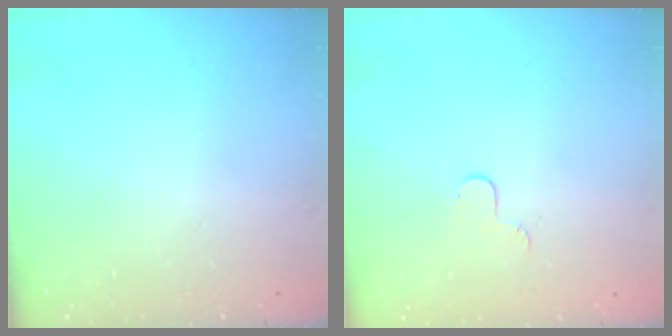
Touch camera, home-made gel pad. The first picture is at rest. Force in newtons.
{"total": 4.0, "press": 3.9, "slide": 0.3}